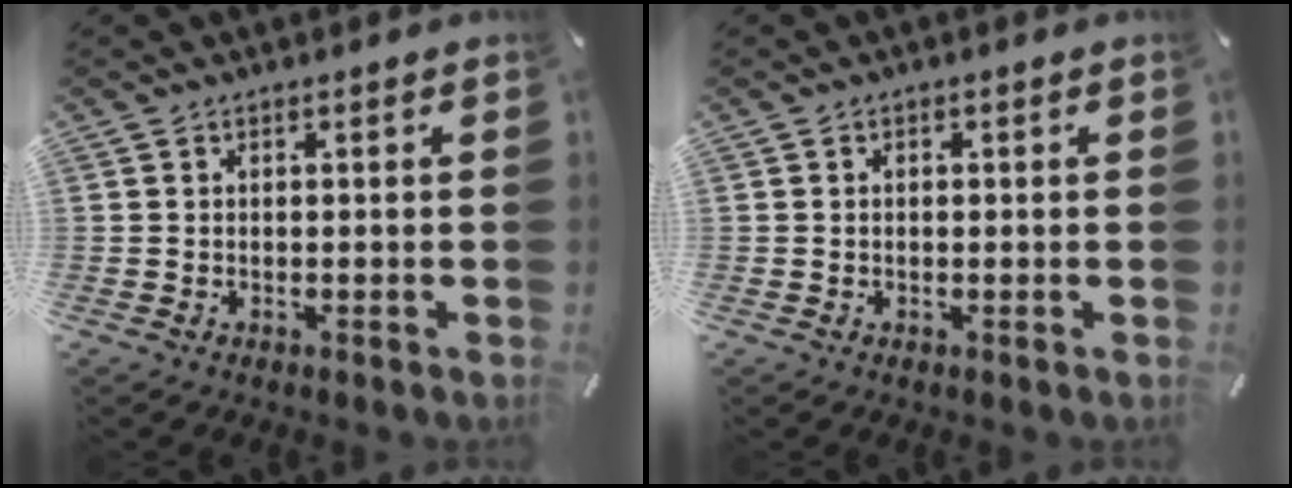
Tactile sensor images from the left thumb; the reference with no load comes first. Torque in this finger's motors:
{"motor_torque": [-0.26, -0.67, 0.02, 0.20, 0.02]}